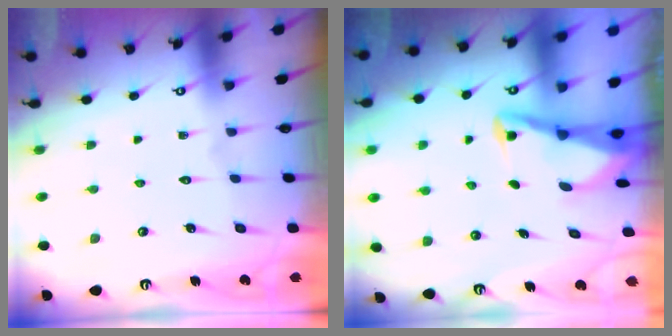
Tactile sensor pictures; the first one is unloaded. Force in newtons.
{"total": 3.3, "press": 3.3, "slide": 0.6}